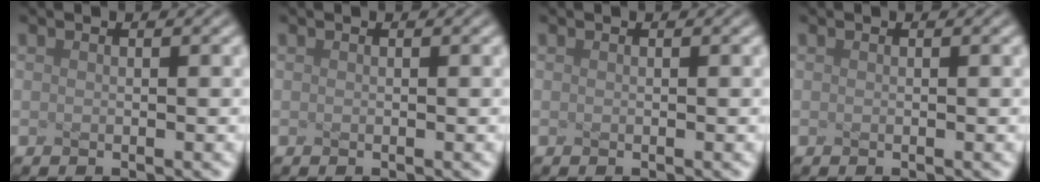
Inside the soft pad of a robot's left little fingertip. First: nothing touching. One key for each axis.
{"total": 0.0}
{"total": 0.0}
{"total": 0.0}